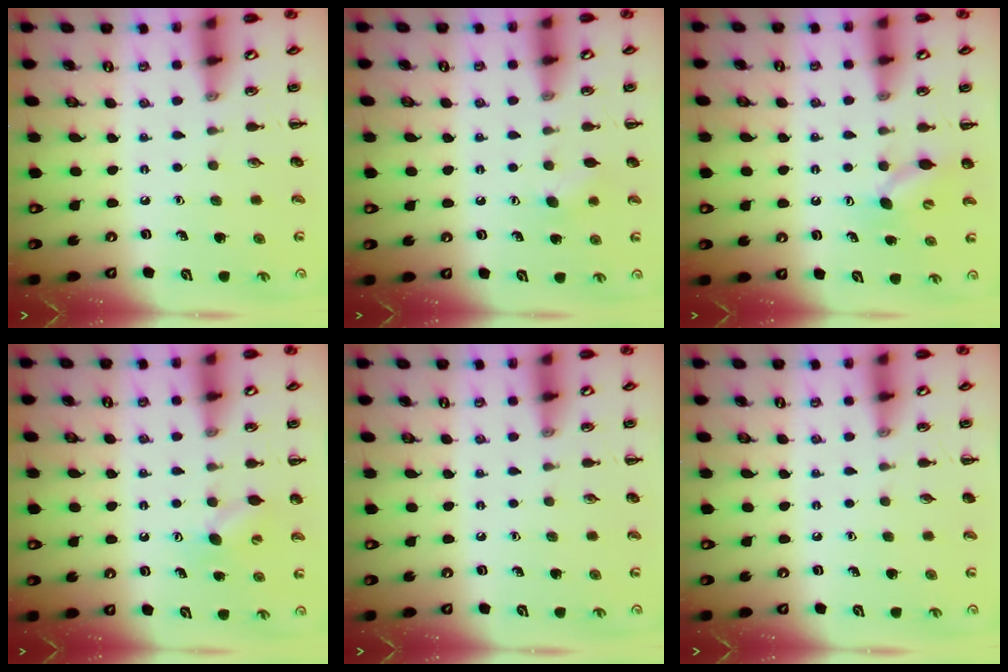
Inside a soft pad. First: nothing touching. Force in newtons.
{"total": 5.1, "press": 4.9, "slide": 1.3}
{"total": 6.0, "press": 5.9, "slide": 1.4}
{"total": 5.9, "press": 5.7, "slide": 1.5}
{"total": 0.0}
{"total": 0.0}